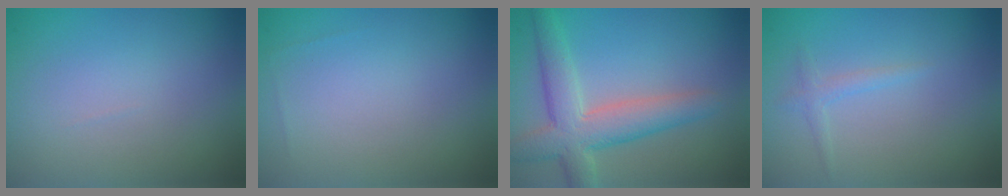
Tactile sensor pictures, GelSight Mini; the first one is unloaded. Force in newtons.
{"total": 0.0}
{"total": 5.5, "press": 5.5, "slide": 0.3}
{"total": 0.6, "press": 0.6, "slide": 0.1}